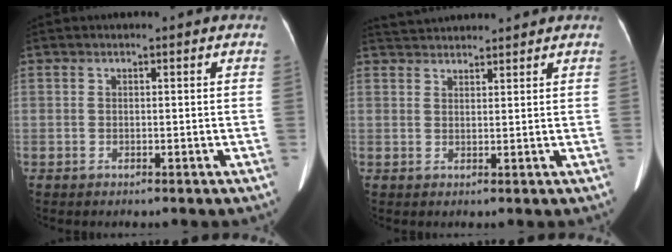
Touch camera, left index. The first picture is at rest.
{"total": 5.0, "force": [4.9, 0.4, 0.9], "torque": [-0.019, 0.037, 0.083]}